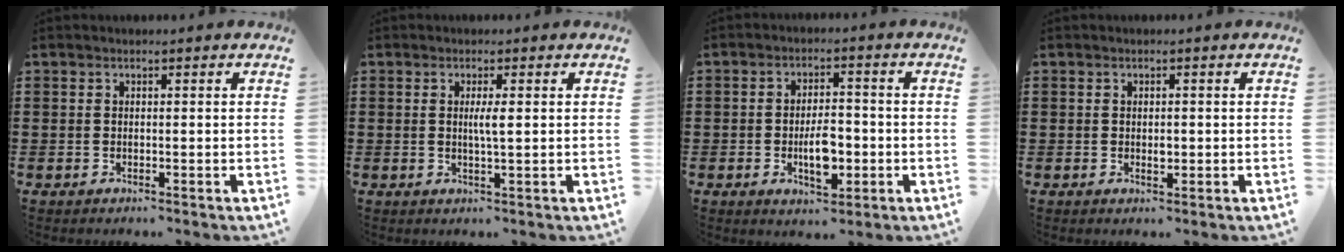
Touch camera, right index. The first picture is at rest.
{"total": 2.4, "force": [0.3, 0.1, 2.4], "torque": [-0.046, -0.004, 0.003]}
{"total": 6.0, "force": [-1.5, 2.9, 5.0], "torque": [-0.078, 0.000, -0.030]}
{"total": 1.2, "force": [0.0, 0.7, 1.0], "torque": [-0.020, 0.004, -0.001]}